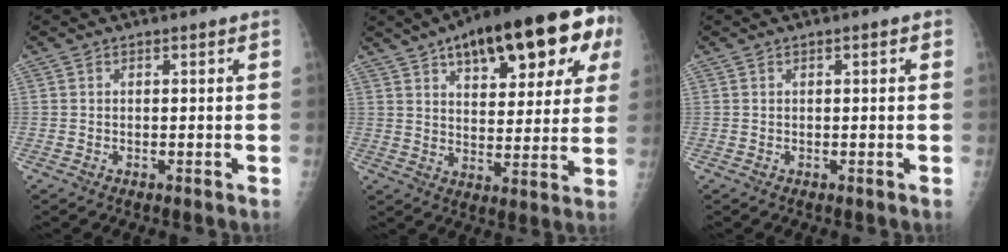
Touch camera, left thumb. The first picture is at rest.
{"total": 23.5, "force": [11.5, 9.3, 18.3], "torque": [-0.232, -0.002, 0.161]}
{"total": 0.9, "force": [0.3, 0.3, 0.8], "torque": [-0.014, 0.002, 0.003]}